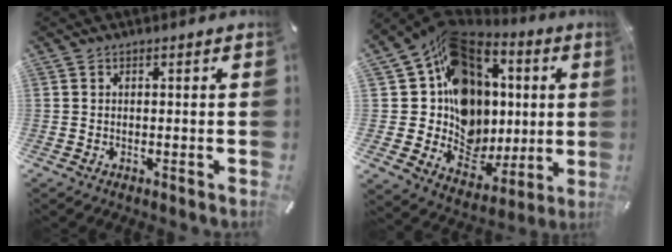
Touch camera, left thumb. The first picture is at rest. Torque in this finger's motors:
{"motor_torque": [2.48, 2.53, 1.64, -1.13, 0.74]}